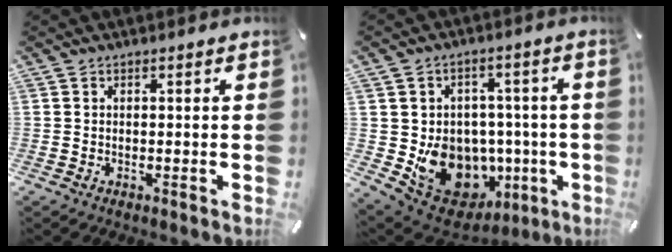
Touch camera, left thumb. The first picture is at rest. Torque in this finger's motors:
{"motor_torque": [2.22, 2.78, 0.49, 0.17, 0.24]}